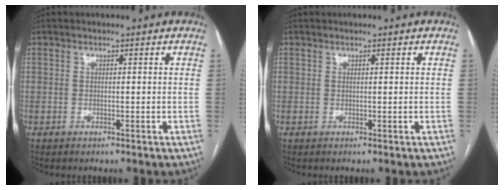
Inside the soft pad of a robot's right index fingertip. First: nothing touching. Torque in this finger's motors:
{"motor_torque": [0.02, 0.06, 0.00, 0.00]}